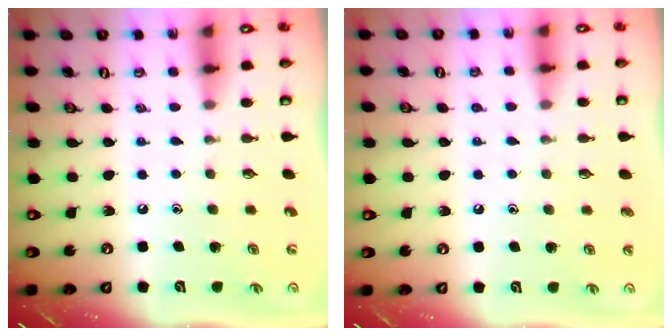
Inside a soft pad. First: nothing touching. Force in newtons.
{"total": 2.0, "press": 2.0, "slide": 0.2}